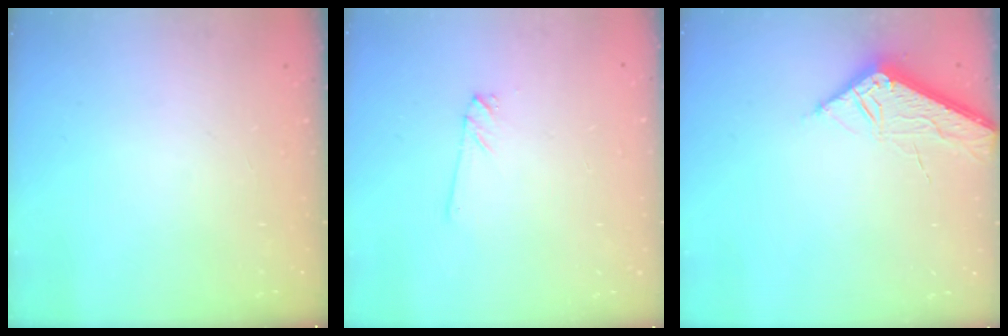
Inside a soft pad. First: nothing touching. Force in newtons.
{"total": 1.2, "press": 1.2, "slide": 0.1}
{"total": 6.1, "press": 6.0, "slide": 0.7}